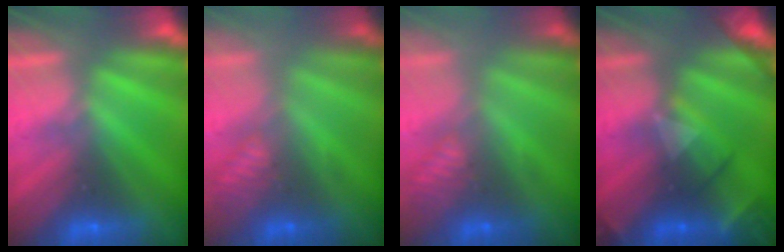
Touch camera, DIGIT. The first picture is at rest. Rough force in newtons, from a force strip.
{"total": 2.5}
{"total": 2.5}
{"total": 2.6}